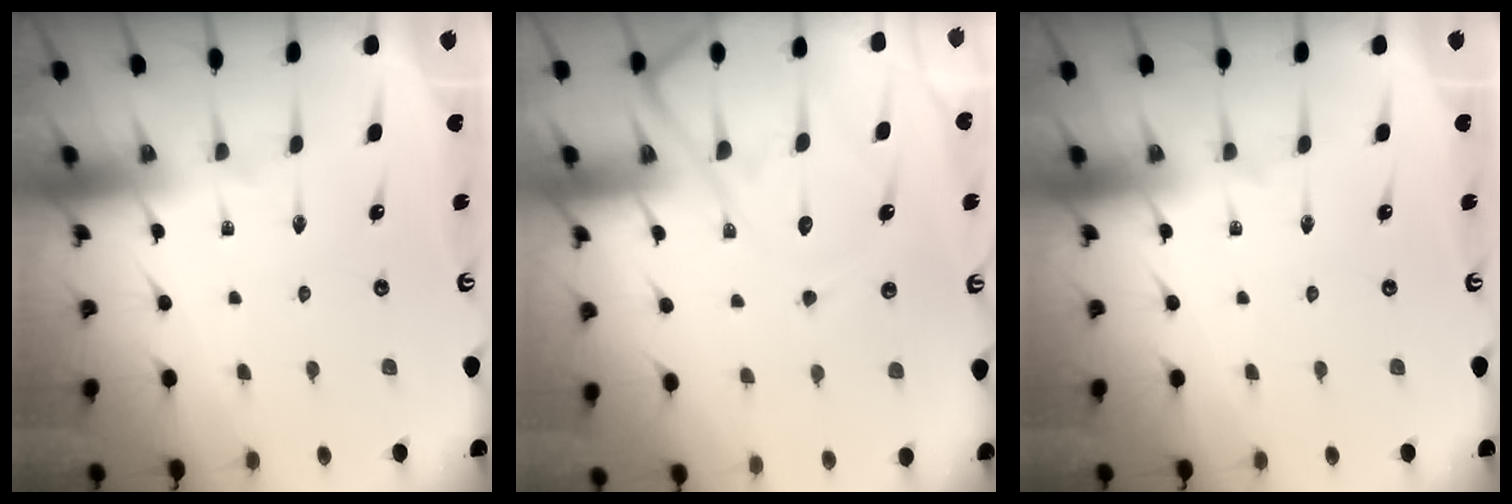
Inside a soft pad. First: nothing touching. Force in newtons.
{"total": 13.4, "press": 13.4, "slide": 1.2}
{"total": 0.0}